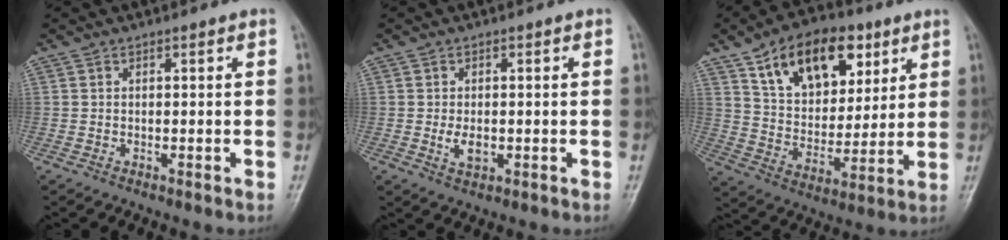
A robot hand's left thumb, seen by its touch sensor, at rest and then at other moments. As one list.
[{"total": 3.5, "force": [-0.6, 2.3, 2.6], "torque": [-0.040, -0.004, -0.008]}, {"total": 18.8, "force": [9.2, 11.5, 11.6], "torque": [-0.137, -0.027, 0.160]}]